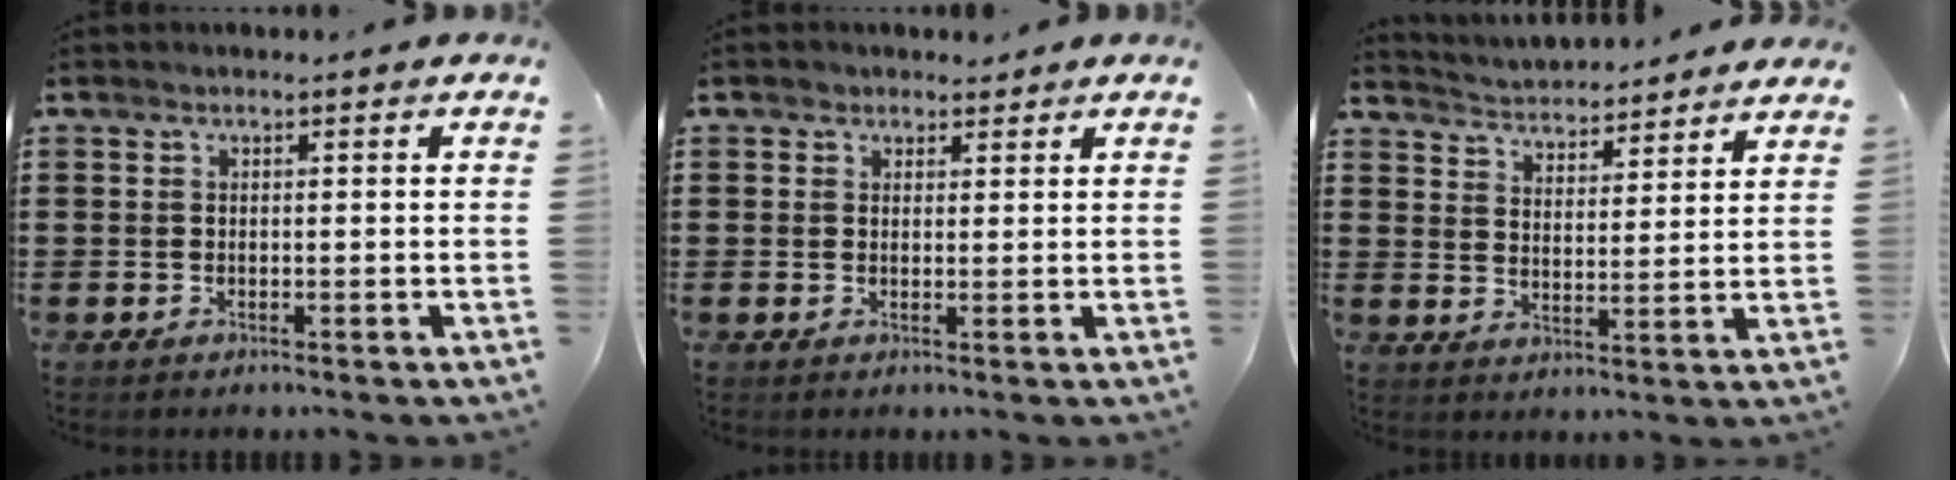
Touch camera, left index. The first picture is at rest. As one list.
[{"total": 1.8, "force": [1.3, 1.1, 0.0], "torque": [-0.005, 0.008, 0.025]}, {"total": 3.8, "force": [3.7, 0.0, -0.6], "torque": [-0.010, -0.028, 0.062]}]